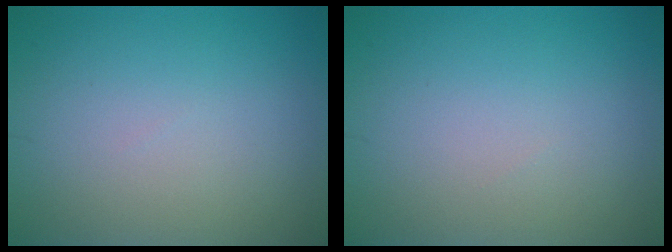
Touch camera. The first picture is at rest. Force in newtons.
{"total": 0.0}